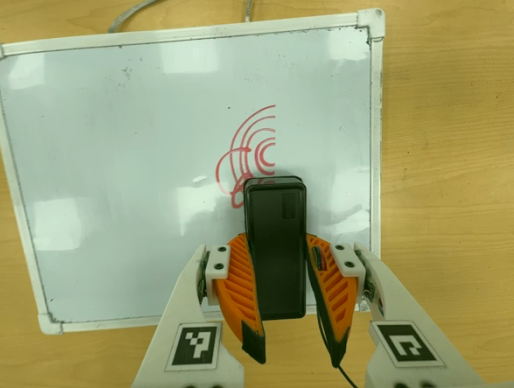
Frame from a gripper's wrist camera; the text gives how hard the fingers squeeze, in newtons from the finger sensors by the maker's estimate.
{"total": 6.9, "left": 5.8, "right": 7.9}